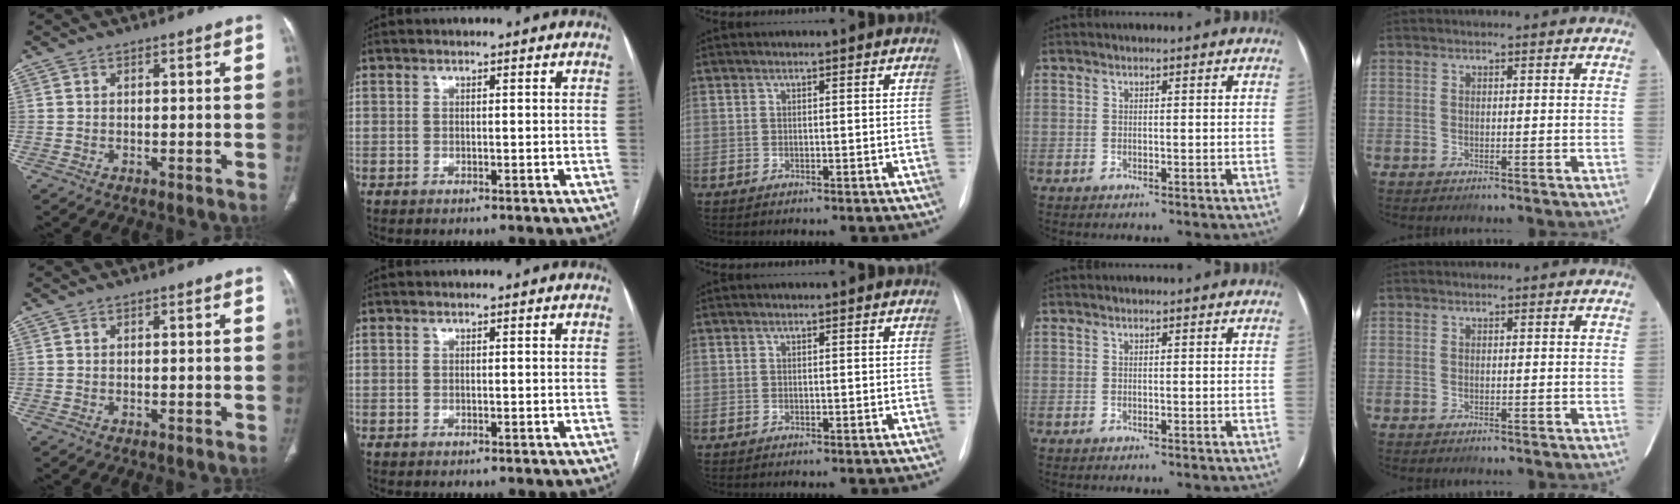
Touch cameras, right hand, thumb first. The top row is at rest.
{}